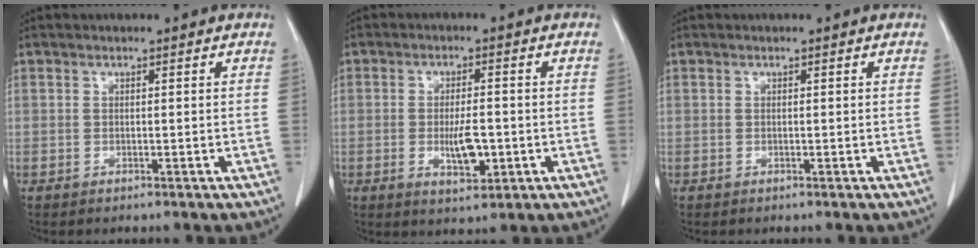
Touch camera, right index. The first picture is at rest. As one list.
[{"total": 5.7, "force": [-1.2, 1.9, 5.2], "torque": [-0.092, -0.007, -0.014]}, {"total": 0.0}]